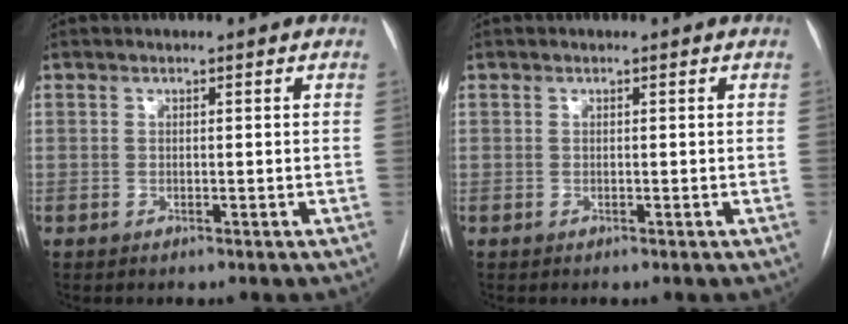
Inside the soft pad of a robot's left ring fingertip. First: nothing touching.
{"total": 0.0}